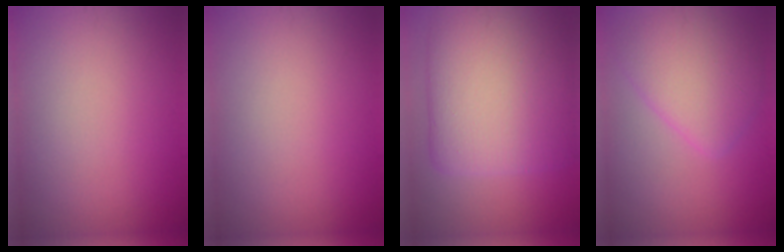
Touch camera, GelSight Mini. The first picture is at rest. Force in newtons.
{"total": 0.0}
{"total": 12.9, "press": 12.9, "slide": 0.3}
{"total": 5.0, "press": 5.0, "slide": 0.2}